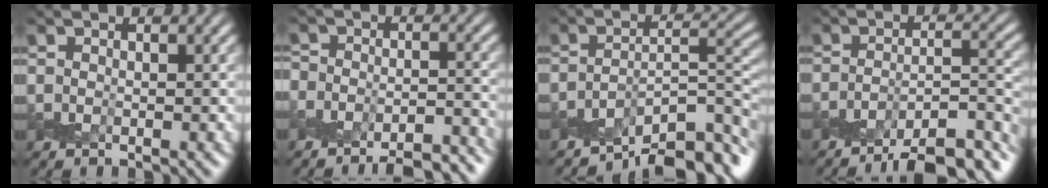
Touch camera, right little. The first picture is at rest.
{"total": 8.2, "force": [-7.5, 2.4, 2.1], "torque": [-0.013, 0.005, -0.113]}
{"total": 7.4, "force": [-5.9, 1.9, 4.1], "torque": [-0.049, -0.001, -0.098]}
{"total": 9.5, "force": [-8.0, 1.9, 4.6], "torque": [-0.056, 0.009, -0.122]}